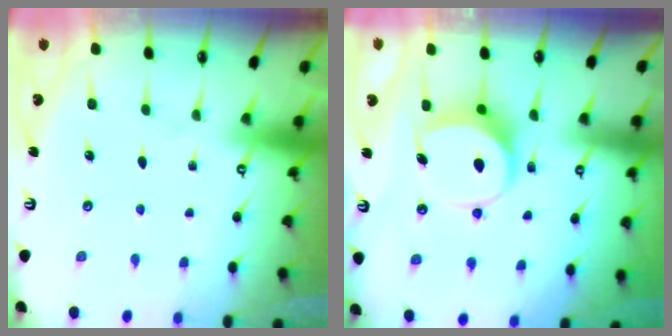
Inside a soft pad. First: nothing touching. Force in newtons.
{"total": 8.0, "press": 8.0, "slide": 0.7}